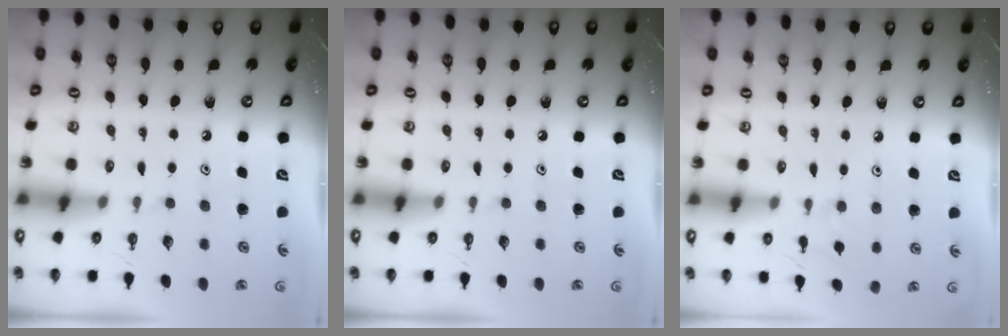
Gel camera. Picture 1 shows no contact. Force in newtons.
{"total": 0.0}
{"total": 2.9, "press": 2.9, "slide": 0.6}